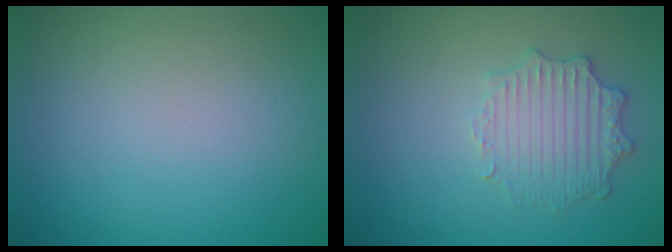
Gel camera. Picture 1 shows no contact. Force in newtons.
{"total": 2.9, "press": 2.9, "slide": 0.1}